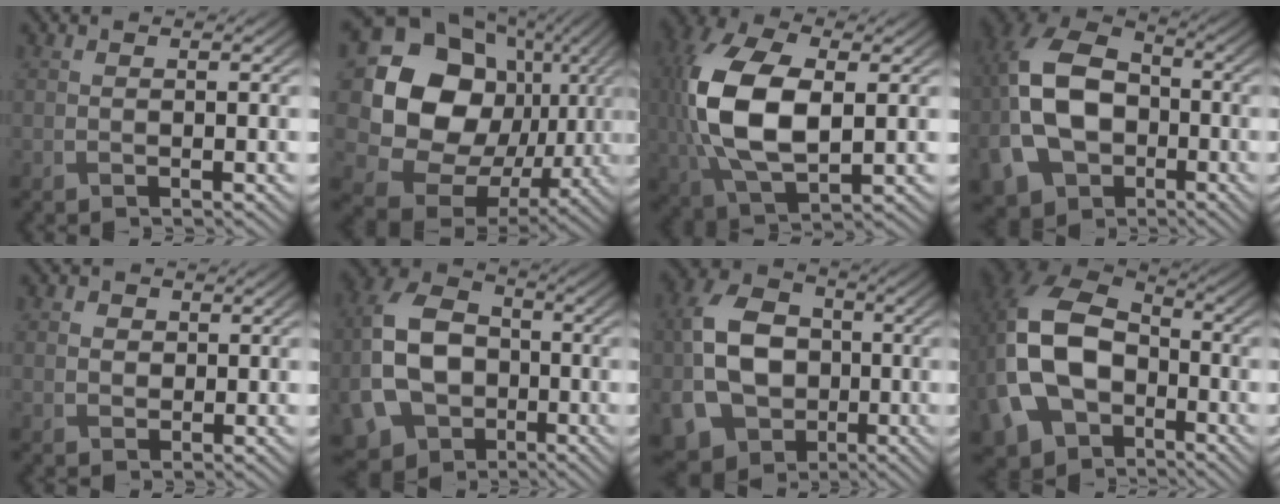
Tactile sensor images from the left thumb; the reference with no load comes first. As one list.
[{"total": 18.5, "force": [2.6, 15.6, 9.7], "torque": [-0.222, -0.021, 0.068]}, {"total": 13.4, "force": [0.7, 7.9, 10.8], "torque": [-0.276, -0.002, 0.023]}, {"total": 15.6, "force": [-3.6, 11.1, 10.3], "torque": [-0.249, -0.025, -0.068]}, {"total": 1.4, "force": [0.3, 1.4, 0.3], "torque": [-0.012, -0.002, 0.004]}, {"total": 14.1, "force": [-3.1, 10.6, 8.7], "torque": [-0.224, -0.033, -0.055]}, {"total": 13.2, "force": [-1.7, 10.6, 7.7], "torque": [-0.207, -0.030, -0.025]}, {"total": 17.0, "force": [-4.1, 11.9, 11.5], "torque": [-0.282, -0.031, -0.068]}]